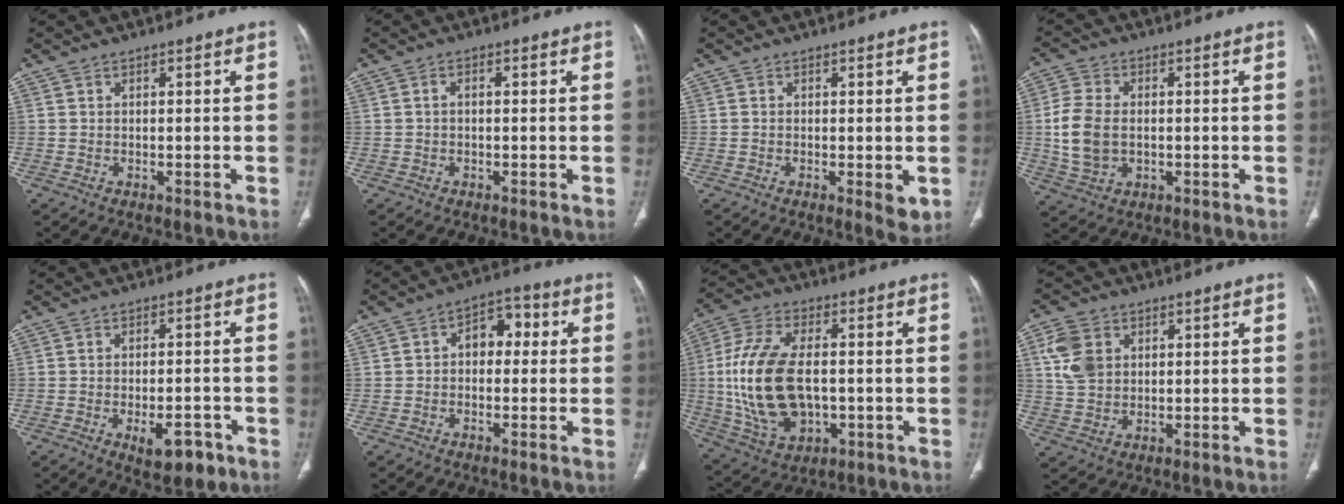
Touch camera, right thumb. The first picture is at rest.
{"total": 1.1, "force": [0.0, 0.6, 0.9], "torque": [-0.013, 0.006, -0.003]}
{"total": 3.2, "force": [-0.6, 1.3, 2.9], "torque": [-0.037, -0.009, -0.007]}
{"total": 9.3, "force": [-0.3, 6.5, 6.7], "torque": [-0.138, 0.003, -0.004]}
{"total": 7.1, "force": [-3.4, 3.3, 5.3], "torque": [-0.064, 0.013, -0.041]}
{"total": 6.8, "force": [0.5, 4.6, 4.9], "torque": [-0.044, 0.028, -0.004]}
{"total": 18.8, "force": [-0.6, 11.0, 15.3], "torque": [-0.309, 0.003, 0.002]}
{"total": 8.7, "force": [2.9, 6.4, 5.1], "torque": [-0.096, -0.005, 0.063]}